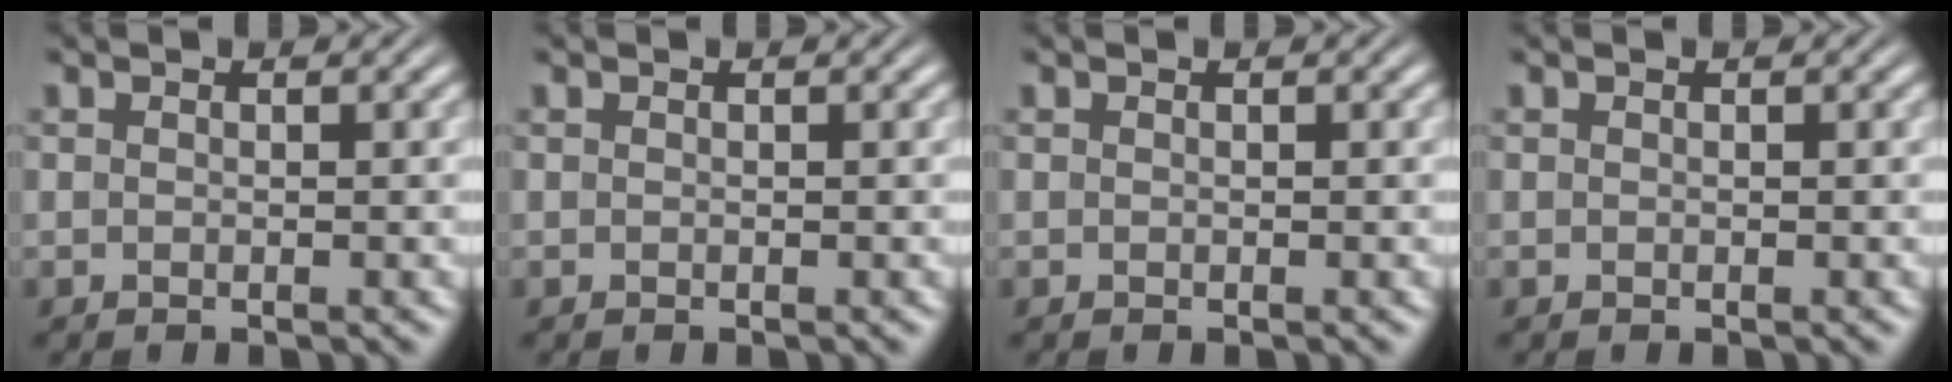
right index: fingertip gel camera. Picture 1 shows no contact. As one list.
[{"total": 0.0}, {"total": 0.0}, {"total": 0.0}]